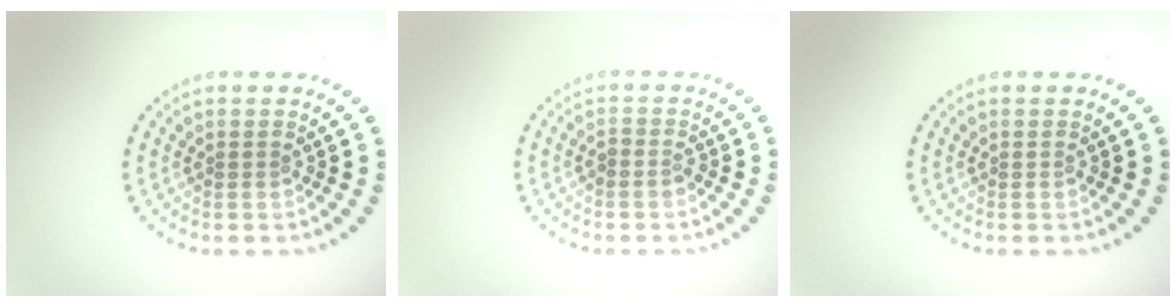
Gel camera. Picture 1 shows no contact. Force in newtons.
{"total": 1.1, "press": 0.9, "slide": 0.5}
{"total": 0.0}